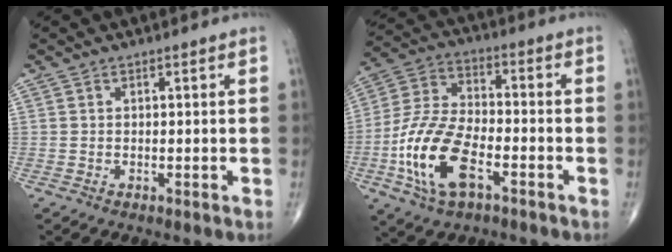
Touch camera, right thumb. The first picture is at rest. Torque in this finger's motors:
{"motor_torque": [0.20, 0.63, 1.26, -0.56, 0.48]}